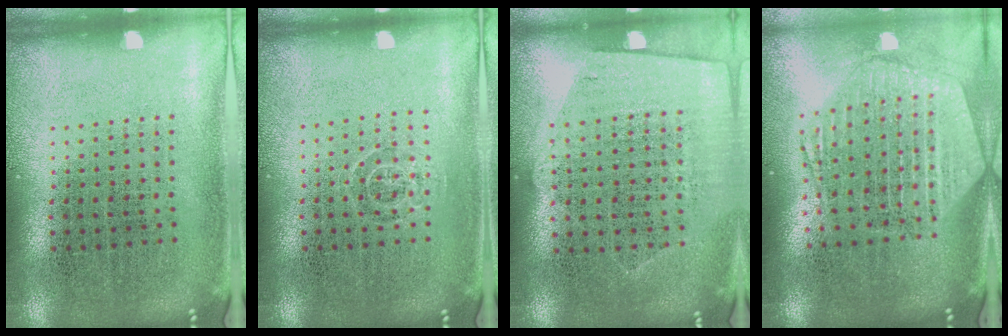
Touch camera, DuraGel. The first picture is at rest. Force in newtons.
{"total": 0.7, "press": 0.6, "slide": 0.5}
{"total": 1.2, "press": 1.0, "slide": 0.6}
{"total": 2.6, "press": 2.2, "slide": 1.4}